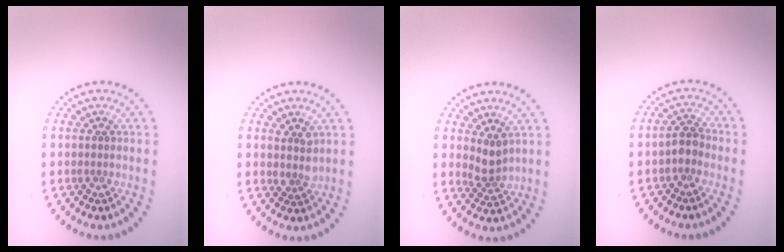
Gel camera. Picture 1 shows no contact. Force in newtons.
{"total": 1.8, "press": 1.5, "slide": 0.9}
{"total": 2.0, "press": 1.6, "slide": 1.3}
{"total": 1.7, "press": 1.5, "slide": 0.8}